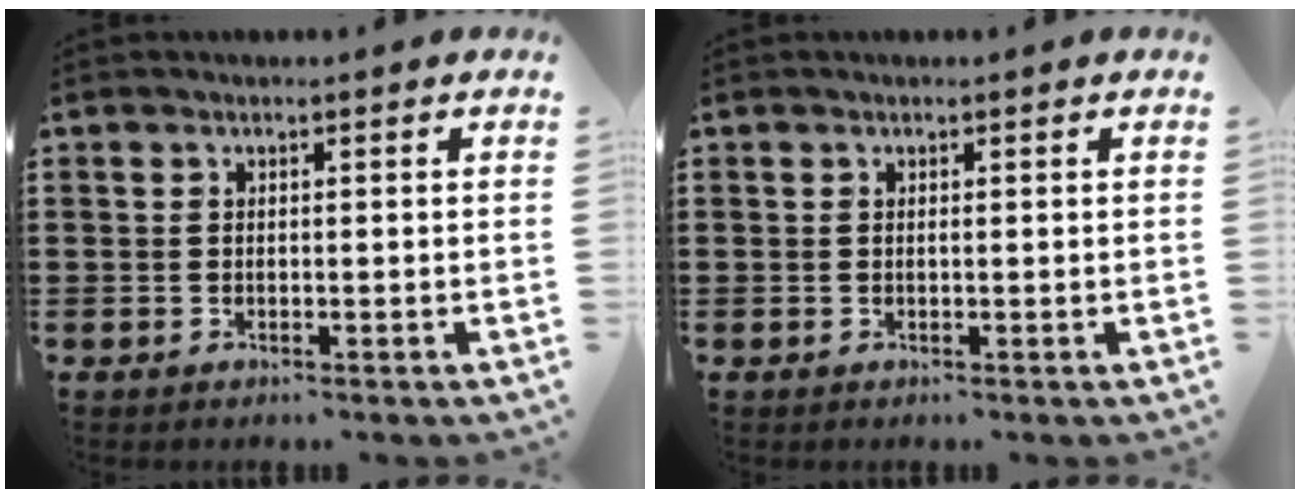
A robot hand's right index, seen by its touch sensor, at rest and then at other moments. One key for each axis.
{"total": 0.0}